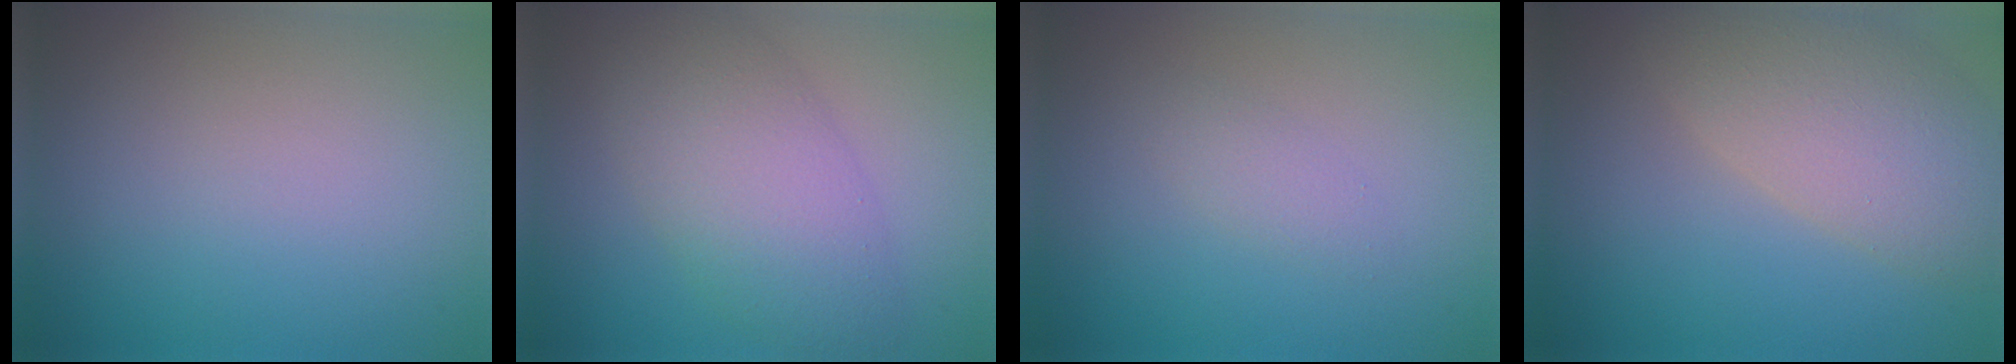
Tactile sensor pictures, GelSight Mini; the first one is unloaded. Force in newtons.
{"total": 6.9, "press": 6.9, "slide": 0.3}
{"total": 1.3, "press": 1.3, "slide": 0.1}
{"total": 7.5, "press": 7.5, "slide": 0.5}